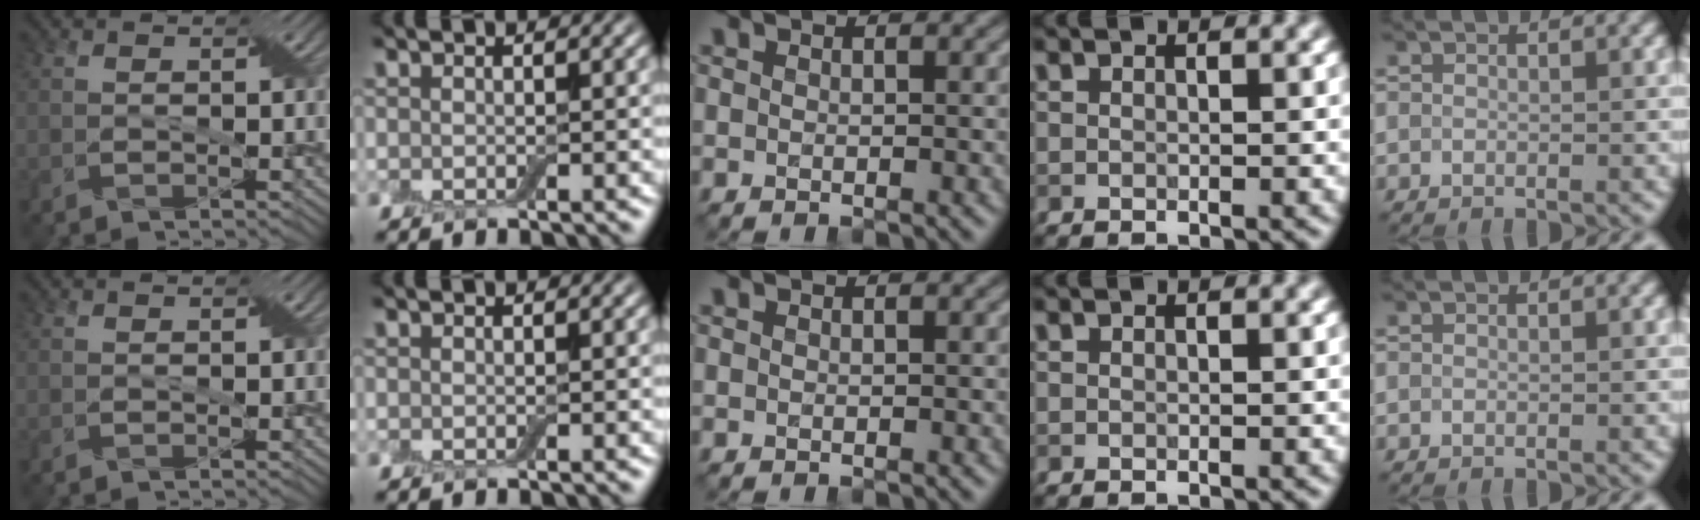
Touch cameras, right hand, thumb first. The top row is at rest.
{}